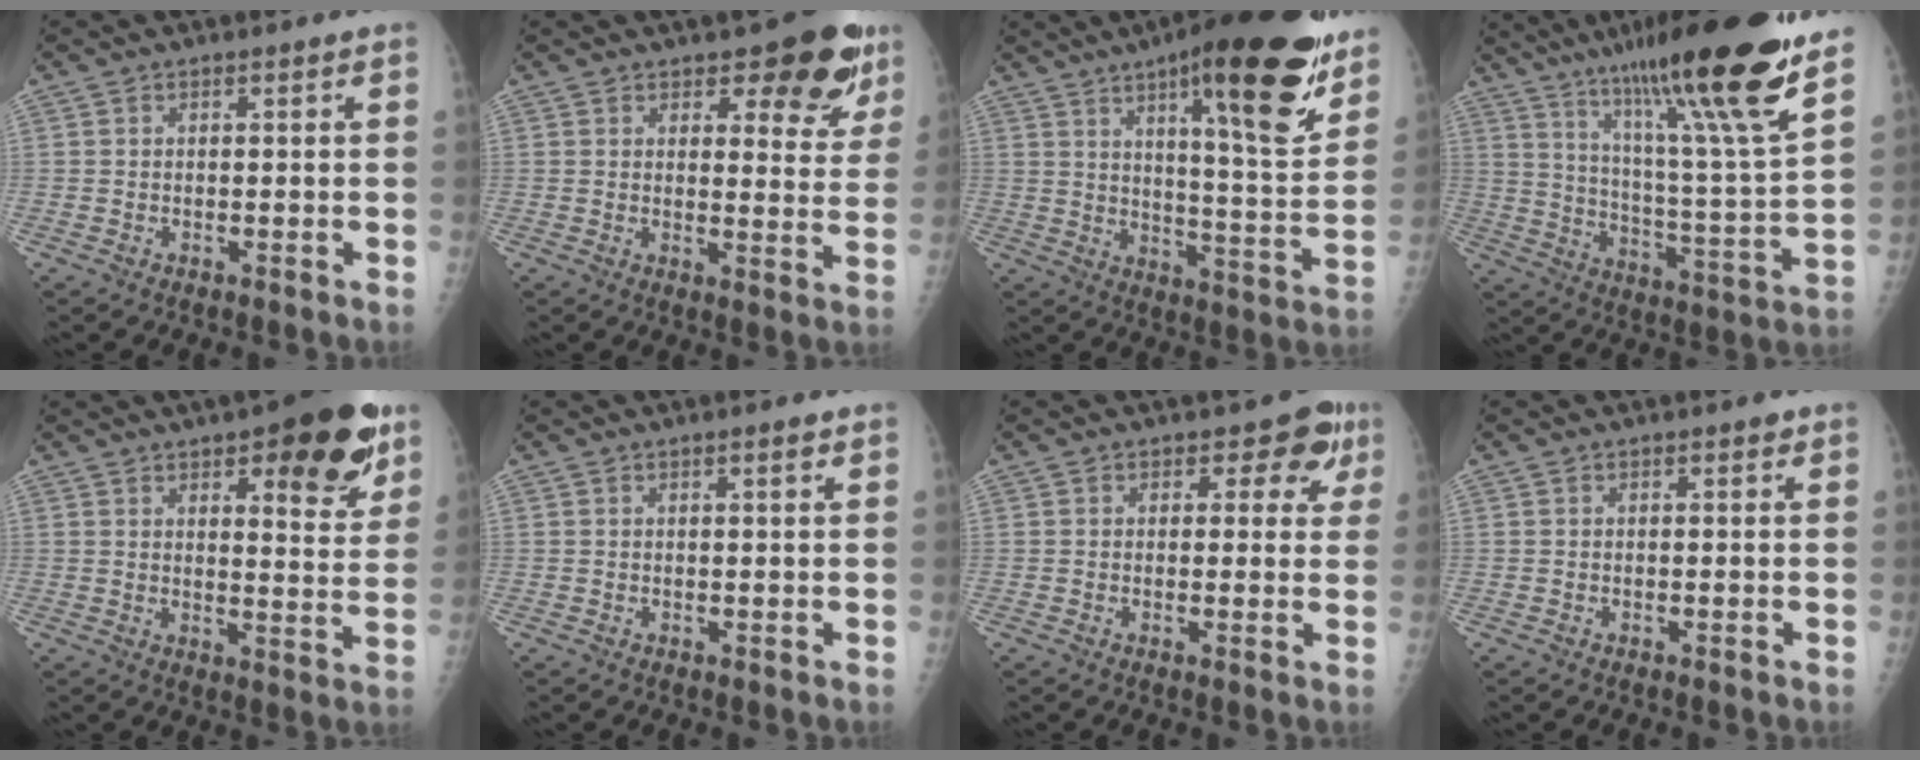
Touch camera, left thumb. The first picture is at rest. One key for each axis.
{"total": 10.8, "fx": 7.0, "fy": 4.6, "fz": 6.8, "tx": -0.037, "ty": -0.038, "tz": 0.086}
{"total": 23.1, "fx": 13.7, "fy": 5.2, "fz": 17.9, "tx": -0.229, "ty": -0.065, "tz": 0.200}
{"total": 25.1, "fx": 16.8, "fy": 1.5, "fz": 18.5, "tx": -0.282, "ty": -0.065, "tz": 0.273}
{"total": 16.3, "fx": 9.0, "fy": 5.8, "fz": 12.3, "tx": -0.115, "ty": -0.039, "tz": 0.117}
{"total": 1.2, "fx": 0.7, "fy": 0.2, "fz": 1.0, "tx": -0.014, "ty": -0.002, "tz": 0.010}
{"total": 5.5, "fx": 2.7, "fy": 3.7, "fz": 3.0, "tx": 0.011, "ty": -0.005, "tz": 0.023}
{"total": 0.5, "fx": 0.3, "fy": 0.3, "fz": 0.3, "tx": -0.003, "ty": 0.000, "tz": 0.001}